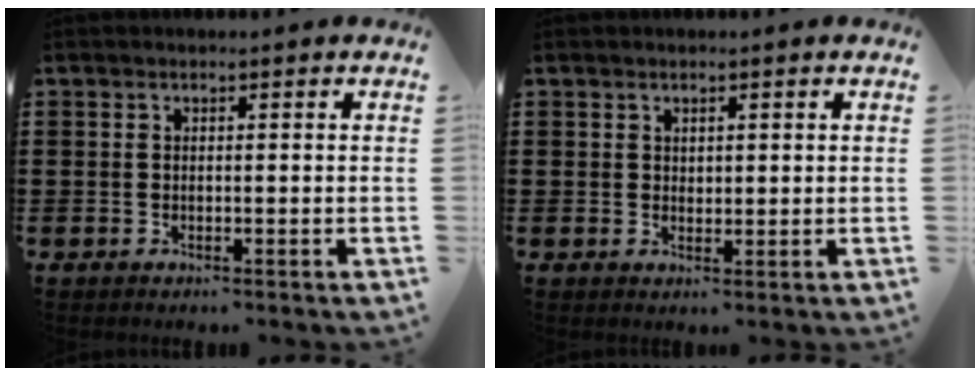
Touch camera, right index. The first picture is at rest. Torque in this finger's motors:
{"motor_torque": [-0.20, 0.20, 0.09, 0.00]}